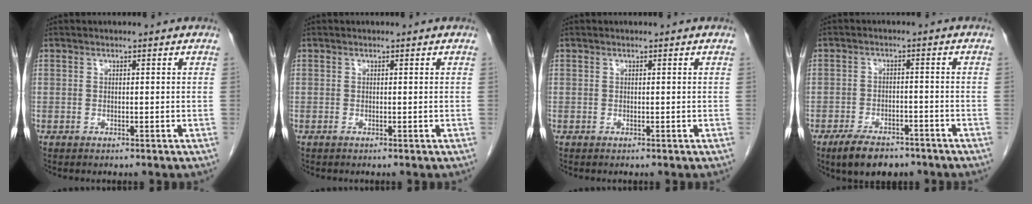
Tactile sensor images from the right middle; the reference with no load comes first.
{"total": 0.0}
{"total": 0.0}
{"total": 7.4, "force": [-5.6, 3.2, 3.6], "torque": [-0.063, -0.001, -0.087]}